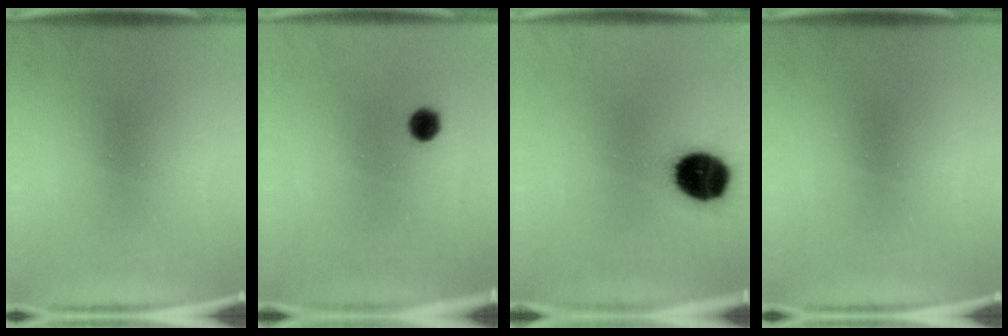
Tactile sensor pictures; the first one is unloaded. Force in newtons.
{"total": 2.5}
{"total": 14.2}
{"total": 0.0}